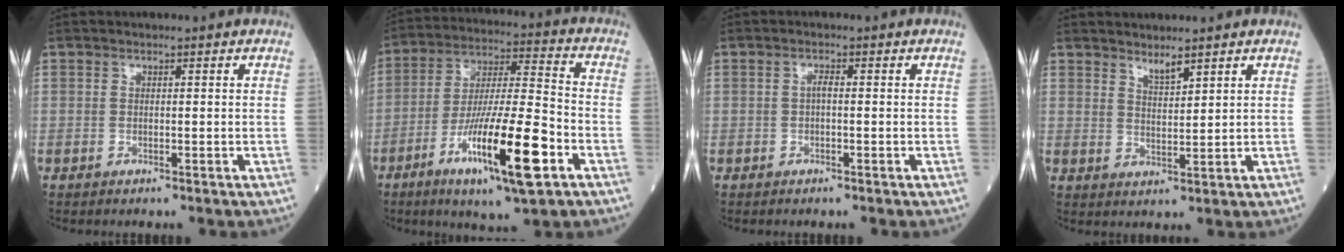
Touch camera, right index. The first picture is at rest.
{"total": 17.1, "force": [-7.5, 1.5, 15.3], "torque": [-0.283, -0.021, -0.128]}
{"total": 0.9, "force": [-0.2, 0.3, 0.8], "torque": [-0.016, 0.003, -0.006]}
{"total": 2.5, "force": [2.2, 0.1, 1.2], "torque": [-0.026, -0.010, 0.046]}